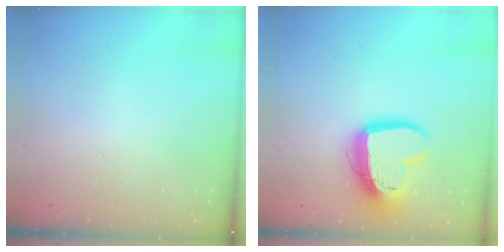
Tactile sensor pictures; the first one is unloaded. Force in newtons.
{"total": 16.3, "press": 16.3, "slide": 1.4}